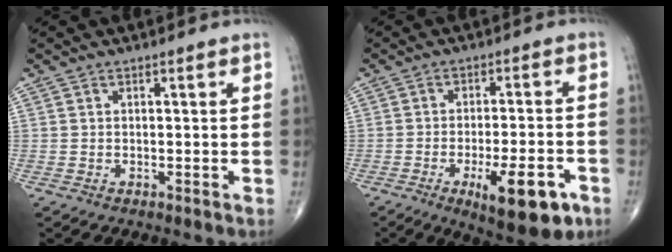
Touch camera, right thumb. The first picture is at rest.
{"total": 13.0, "force": [-5.9, 4.2, 10.8], "torque": [-0.147, 0.015, -0.077]}